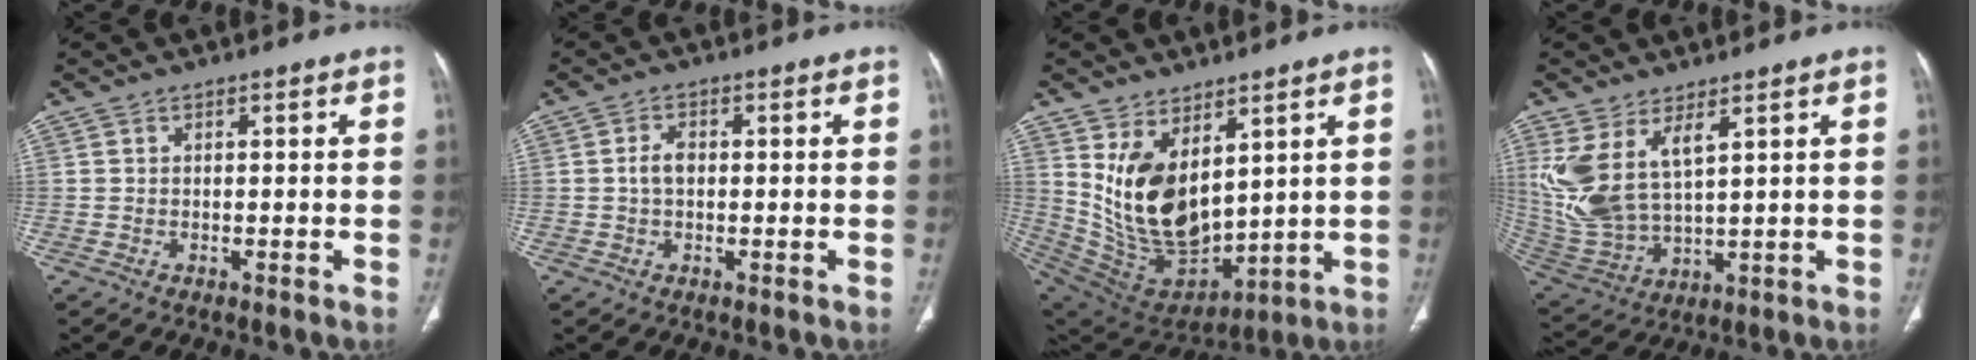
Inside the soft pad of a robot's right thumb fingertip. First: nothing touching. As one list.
[{"total": 2.8, "force": [0.0, 1.8, 2.2], "torque": [-0.043, 0.007, -0.004]}, {"total": 16.3, "force": [5.4, 9.3, 12.2], "torque": [-0.194, -0.039, 0.137]}, {"total": 12.9, "force": [5.4, 6.0, 10.2], "torque": [-0.221, -0.025, 0.129]}]